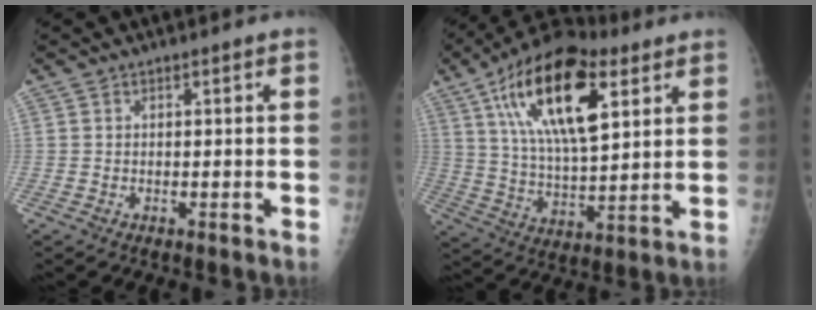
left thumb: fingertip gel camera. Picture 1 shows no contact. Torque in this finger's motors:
{"motor_torque": [0.86, 0.82, 1.98, -0.79, 0.53]}